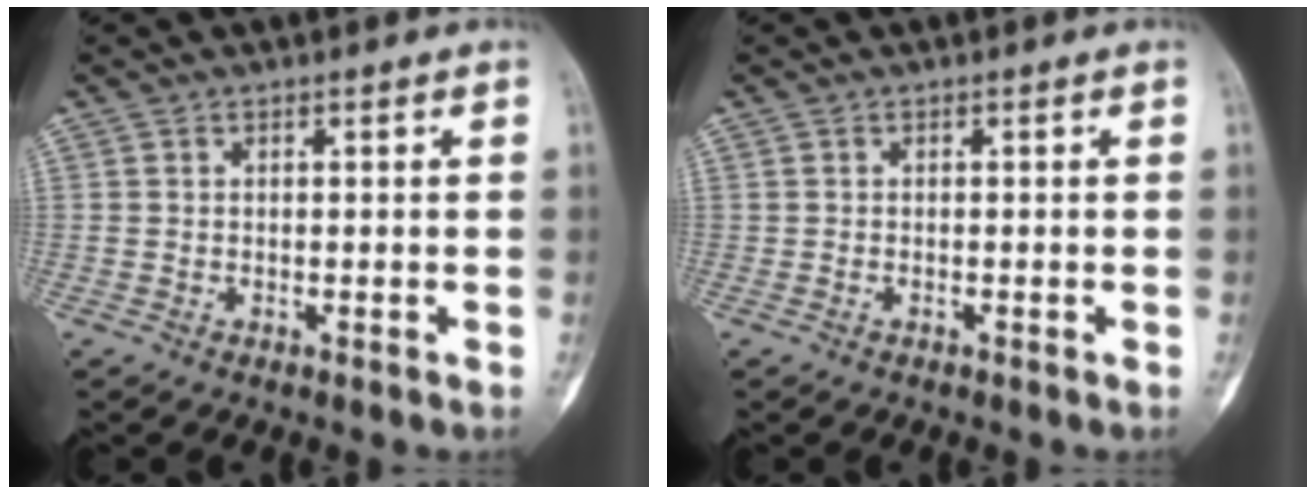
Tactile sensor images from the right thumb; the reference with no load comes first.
{"total": 0.0}